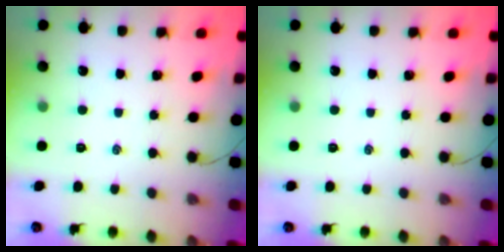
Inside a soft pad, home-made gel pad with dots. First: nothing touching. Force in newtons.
{"total": 0.0}